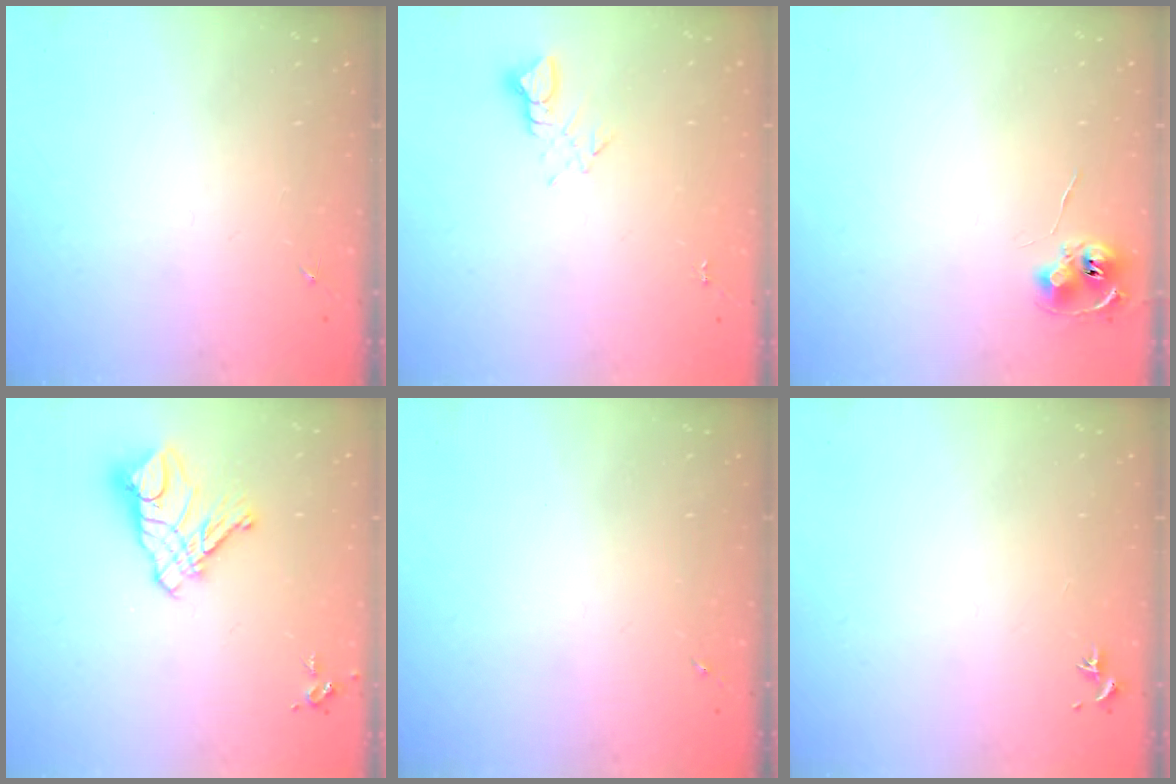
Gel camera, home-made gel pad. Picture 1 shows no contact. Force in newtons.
{"total": 3.9, "press": 3.9, "slide": 0.3}
{"total": 7.5, "press": 7.5, "slide": 0.5}
{"total": 12.0, "press": 11.9, "slide": 1.1}
{"total": 0.0}
{"total": 0.8, "press": 0.7, "slide": 0.3}